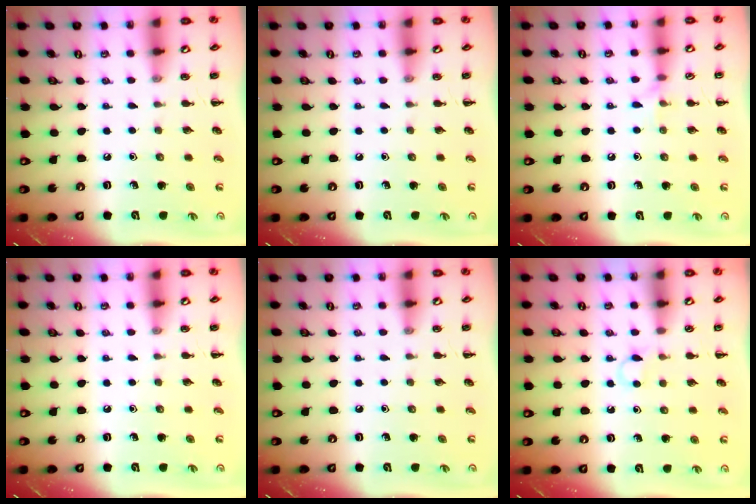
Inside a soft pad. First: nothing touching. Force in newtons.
{"total": 0.0}
{"total": 5.4, "press": 5.2, "slide": 1.5}
{"total": 0.0}
{"total": 0.0}
{"total": 3.1, "press": 2.9, "slide": 1.0}